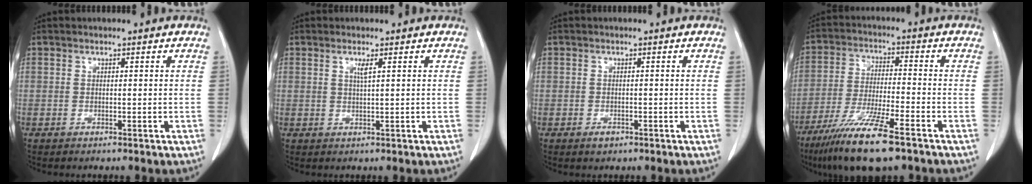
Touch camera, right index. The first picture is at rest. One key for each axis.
{"total": 1.4, "fx": 0.6, "fy": -0.2, "fz": 1.3, "tx": -0.028, "ty": -0.002, "tz": 0.011}
{"total": 1.3, "fx": -0.8, "fy": 0.8, "fz": 0.6, "tx": -0.010, "ty": 0.002, "tz": -0.007}
{"total": 12.8, "fx": -8.6, "fy": 0.9, "fz": 9.5, "tx": -0.184, "ty": -0.036, "tz": -0.151}